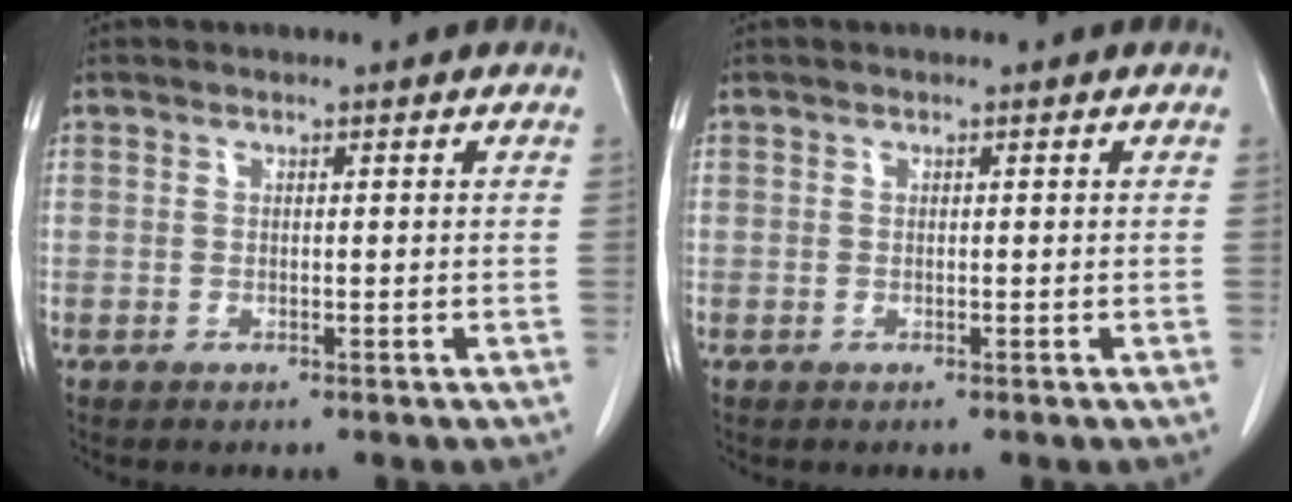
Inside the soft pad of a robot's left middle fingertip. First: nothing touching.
{"total": 0.0}